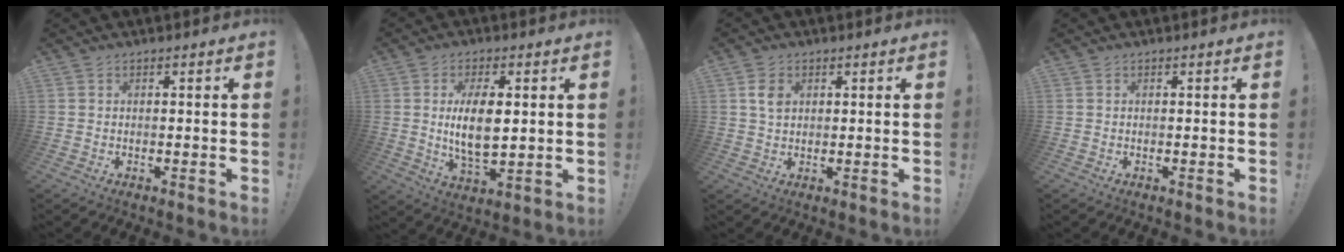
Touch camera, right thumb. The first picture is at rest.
{"total": 11.1, "force": [1.4, 5.1, 9.8], "torque": [-0.182, -0.015, 0.017]}
{"total": 4.3, "force": [1.5, 2.9, 2.9], "torque": [-0.035, -0.003, 0.024]}
{"total": 0.0}